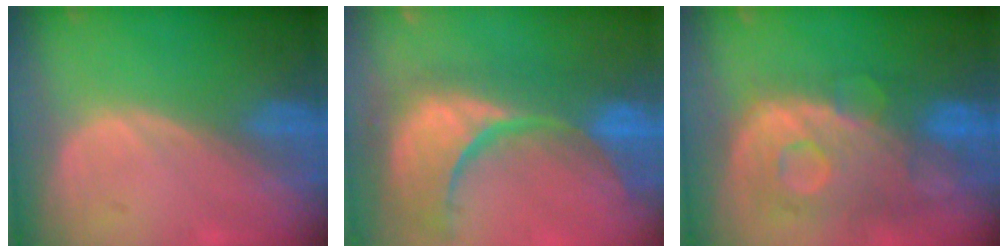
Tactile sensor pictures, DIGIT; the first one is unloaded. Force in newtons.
{"total": 14.3, "press": 12.0, "slide": 7.8}
{"total": 11.3, "press": 9.8, "slide": 5.7}